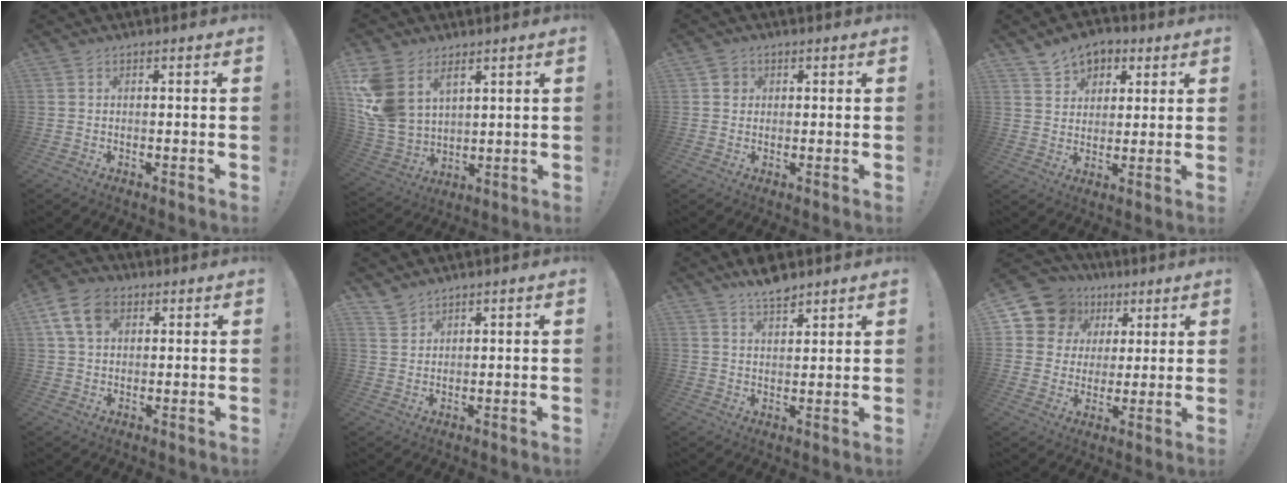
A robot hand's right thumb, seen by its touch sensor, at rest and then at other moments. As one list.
[{"total": 13.5, "force": [6.4, 9.4, 7.2], "torque": [-0.160, -0.039, 0.125]}, {"total": 2.4, "force": [0.4, 2.3, 0.5], "torque": [-0.004, 0.003, 0.006]}, {"total": 8.0, "force": [4.8, 6.0, 2.2], "torque": [-0.032, -0.027, 0.094]}, {"total": 10.8, "force": [4.2, 7.3, 6.7], "torque": [-0.119, 0.002, 0.084]}, {"total": 5.9, "force": [5.0, 2.9, 1.2], "torque": [-0.024, -0.036, 0.098]}, {"total": 6.2, "force": [5.3, 1.8, 2.6], "torque": [-0.041, -0.035, 0.093]}, {"total": 12.0, "force": [5.7, 10.0, 3.3], "torque": [-0.058, -0.031, 0.120]}]